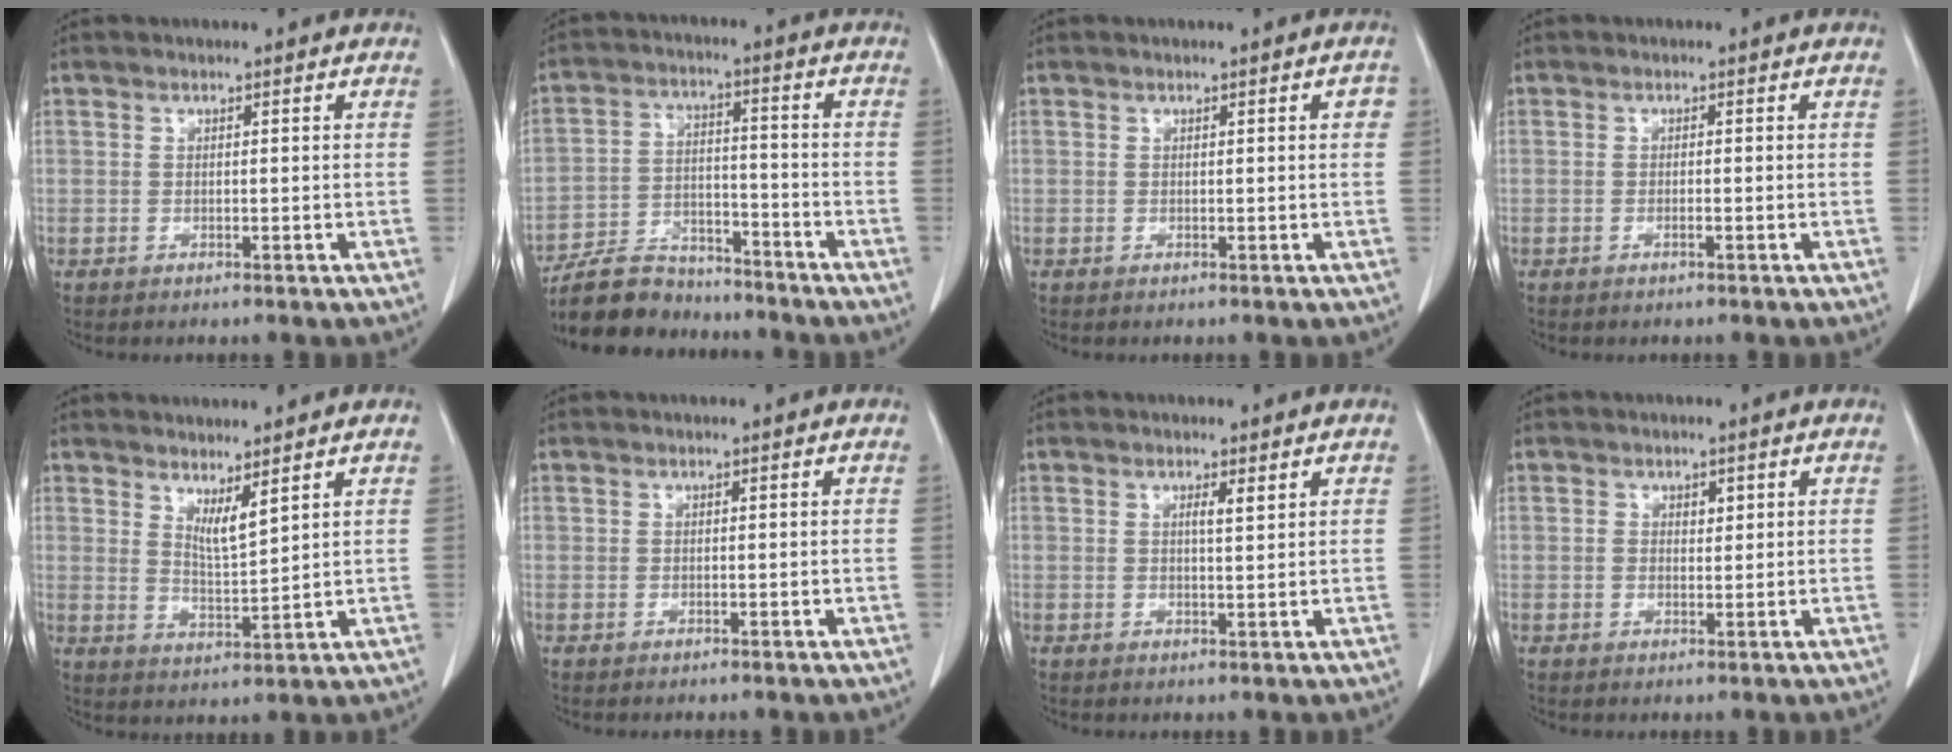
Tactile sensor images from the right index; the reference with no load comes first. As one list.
[{"total": 10.8, "force": [-9.9, 3.8, 1.8], "torque": [-0.037, 0.013, -0.178]}, {"total": 1.4, "force": [0.0, 0.3, 1.4], "torque": [-0.008, 0.004, -0.001]}, {"total": 0.9, "force": [-0.5, 0.0, 0.7], "torque": [-0.014, 0.001, -0.009]}, {"total": 3.8, "force": [2.7, 0.3, 2.7], "torque": [-0.050, -0.019, 0.056]}, {"total": 0.0}, {"total": 1.7, "force": [0.8, 0.1, 1.5], "torque": [-0.028, -0.001, 0.012]}, {"total": 1.7, "force": [0.5, 1.2, 1.1], "torque": [-0.016, 0.002, 0.007]}]